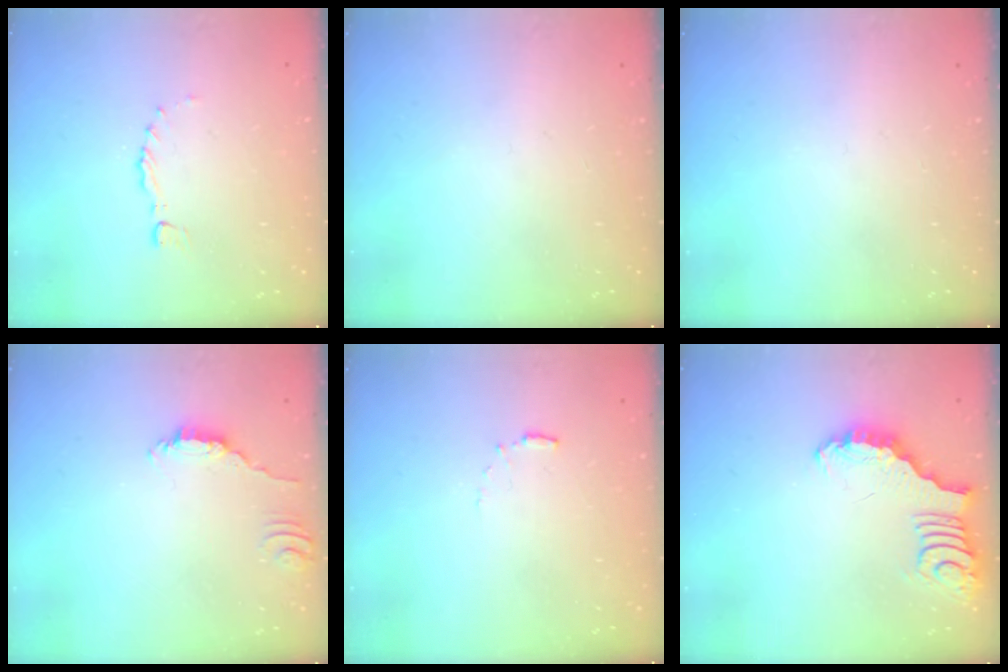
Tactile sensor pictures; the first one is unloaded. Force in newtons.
{"total": 0.0}
{"total": 0.0}
{"total": 2.6, "press": 2.6, "slide": 0.4}
{"total": 5.6, "press": 5.6, "slide": 0.5}
{"total": 3.4, "press": 3.4, "slide": 0.5}